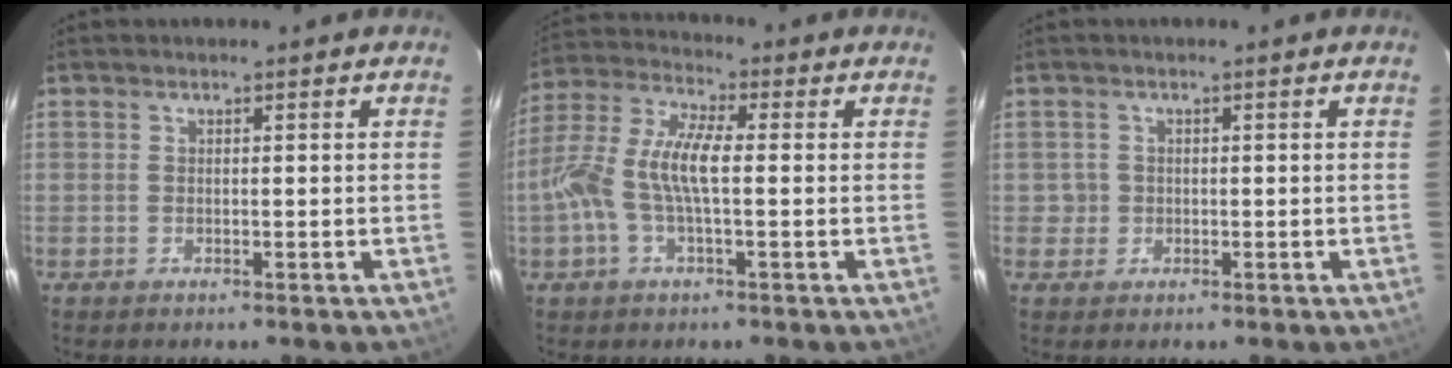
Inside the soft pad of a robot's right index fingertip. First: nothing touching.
{"total": 11.2, "force": [-1.0, 3.5, 10.6], "torque": [-0.229, 0.013, -0.025]}
{"total": 2.0, "force": [-0.3, 2.0, -0.1], "torque": [0.005, 0.009, -0.002]}